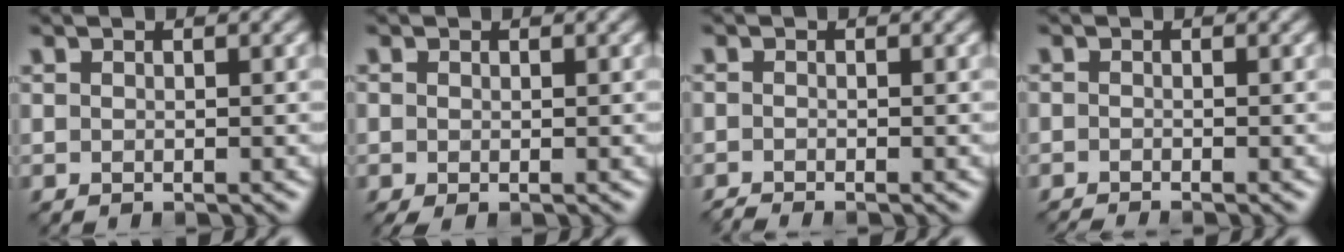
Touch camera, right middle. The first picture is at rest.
{"total": 1.1, "force": [-0.3, 0.7, 0.9], "torque": [-0.020, -0.007, -0.006]}
{"total": 0.9, "force": [-0.9, 0.0, 0.2], "torque": [-0.001, -0.007, -0.022]}
{"total": 1.4, "force": [-1.4, 0.0, 0.5], "torque": [-0.009, -0.009, -0.028]}